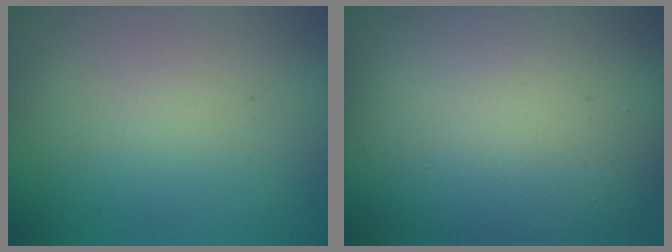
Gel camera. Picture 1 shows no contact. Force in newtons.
{"total": 15.8, "press": 15.8, "slide": 1.0}